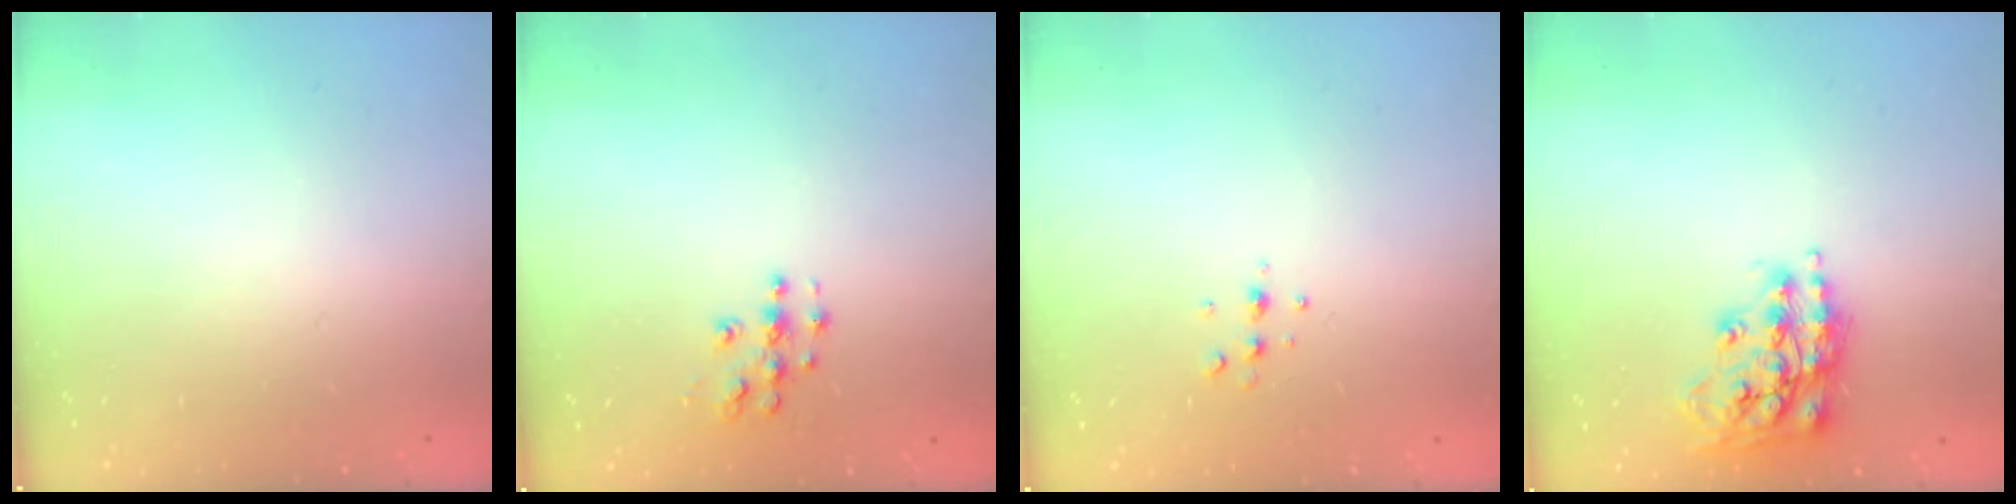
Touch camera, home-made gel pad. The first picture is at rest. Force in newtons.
{"total": 6.1, "press": 6.1, "slide": 0.3}
{"total": 4.7, "press": 4.6, "slide": 0.6}
{"total": 14.8, "press": 14.7, "slide": 1.5}